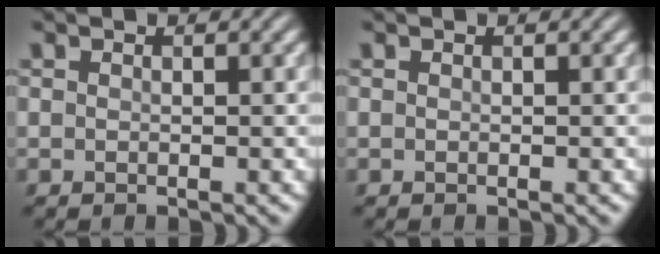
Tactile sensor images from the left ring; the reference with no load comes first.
{"total": 0.0}